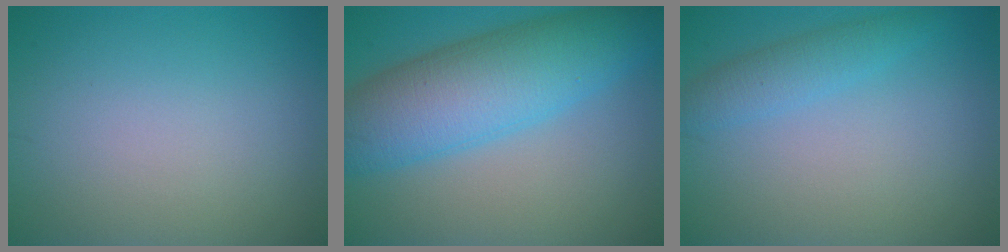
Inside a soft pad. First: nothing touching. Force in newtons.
{"total": 9.4, "press": 9.4, "slide": 0.3}
{"total": 2.3, "press": 2.3, "slide": 0.0}